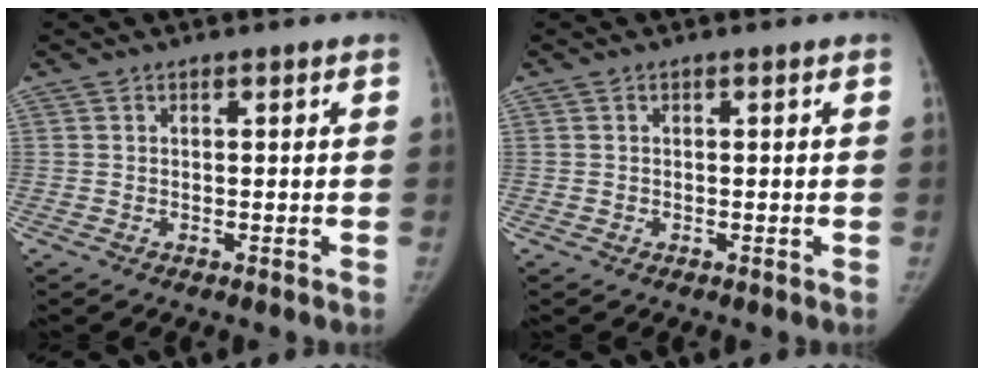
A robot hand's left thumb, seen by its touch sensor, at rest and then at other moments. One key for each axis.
{"total": 0.0}